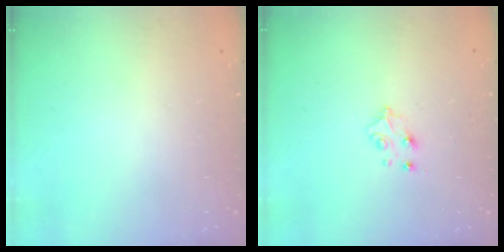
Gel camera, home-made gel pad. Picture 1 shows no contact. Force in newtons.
{"total": 4.4, "press": 4.4, "slide": 0.5}